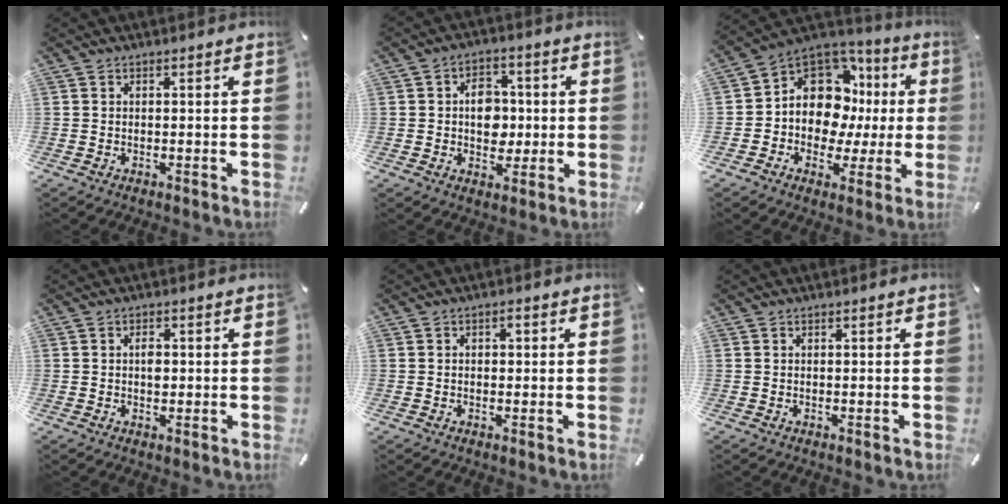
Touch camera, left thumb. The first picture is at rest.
{"total": 8.0, "force": [-0.1, 6.4, 4.9], "torque": [-0.066, 0.006, -0.002]}
{"total": 12.7, "force": [2.5, 10.7, 6.5], "torque": [-0.098, -0.031, 0.050]}
{"total": 2.4, "force": [0.0, 1.6, 1.8], "torque": [-0.020, -0.004, -0.004]}
{"total": 1.5, "force": [0.2, 1.0, 1.1], "torque": [-0.014, 0.005, -0.001]}
{"total": 0.0}